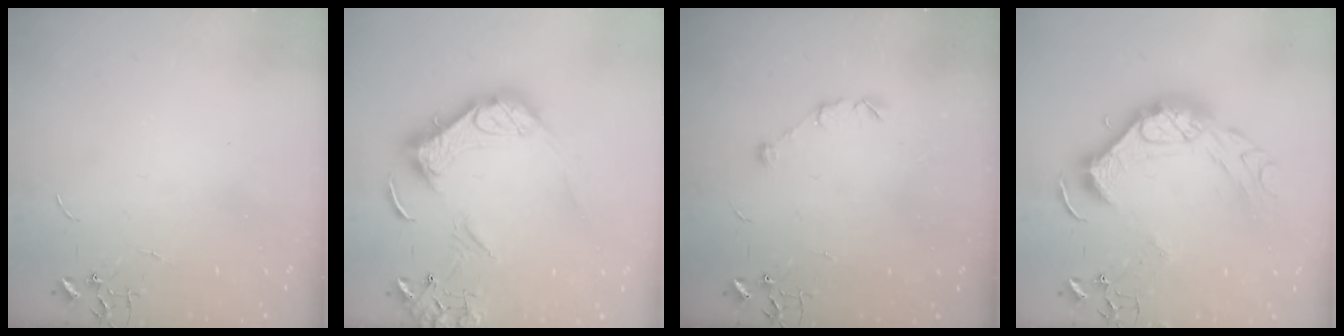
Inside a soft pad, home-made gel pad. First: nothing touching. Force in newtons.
{"total": 18.5, "press": 18.3, "slide": 2.7}
{"total": 6.8, "press": 6.8, "slide": 0.9}
{"total": 19.9, "press": 19.9, "slide": 1.4}